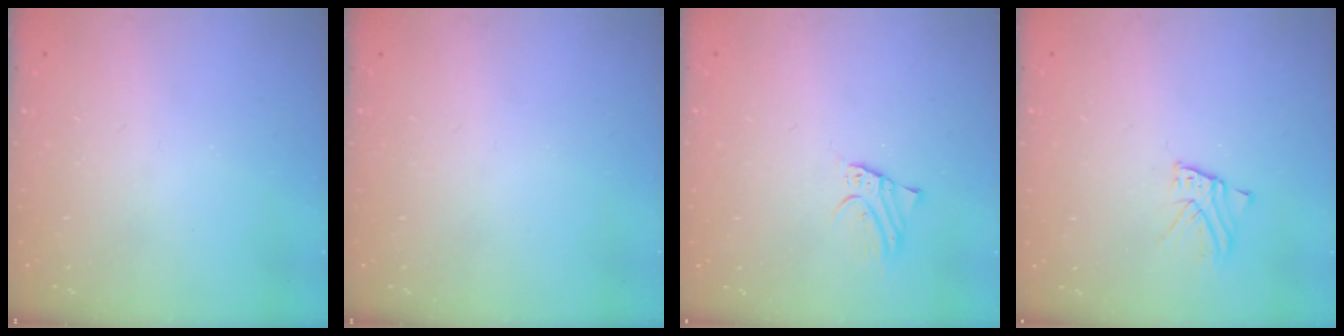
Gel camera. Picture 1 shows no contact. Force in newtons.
{"total": 0.0}
{"total": 2.6, "press": 2.6, "slide": 0.1}
{"total": 3.2, "press": 3.2, "slide": 0.2}